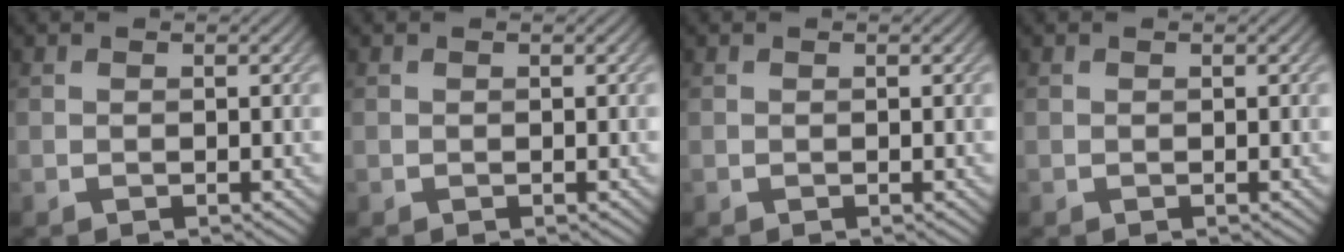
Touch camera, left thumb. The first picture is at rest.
{"total": 0.0}
{"total": 0.0}
{"total": 0.0}